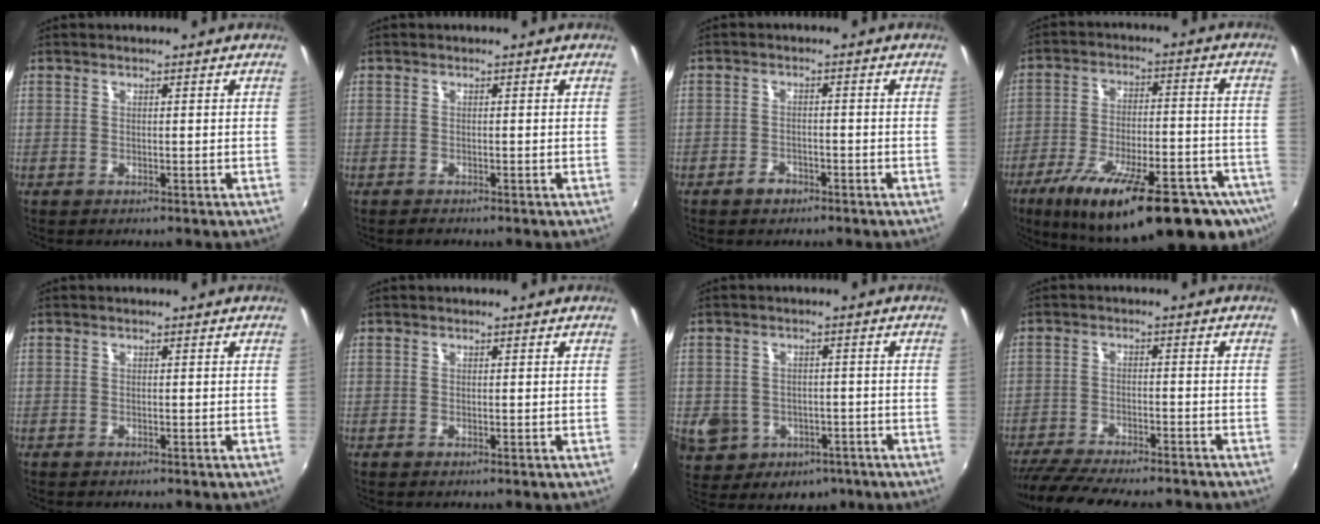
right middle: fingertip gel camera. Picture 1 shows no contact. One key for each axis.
{"total": 0.8, "fx": -0.7, "fy": 0.2, "fz": 0.1, "tx": -0.004, "ty": -0.001, "tz": -0.013}
{"total": 2.7, "fx": -2.0, "fy": 1.6, "fz": 0.9, "tx": -0.022, "ty": 0.004, "tz": -0.033}
{"total": 27.8, "fx": -17.5, "fy": 8.0, "fz": 20.1, "tx": -0.321, "ty": -0.052, "tz": -0.245}
{"total": 0.7, "fx": -0.6, "fy": 0.2, "fz": 0.2, "tx": -0.005, "ty": -0.001, "tz": -0.010}
{"total": 0.0}
{"total": 11.5, "fx": -3.9, "fy": 9.8, "fz": 4.5, "tx": -0.121, "ty": 0.005, "tz": -0.035}
{"total": 15.6, "fx": -13.5, "fy": 3.1, "fz": 7.2, "tx": -0.149, "ty": -0.032, "tz": -0.208}